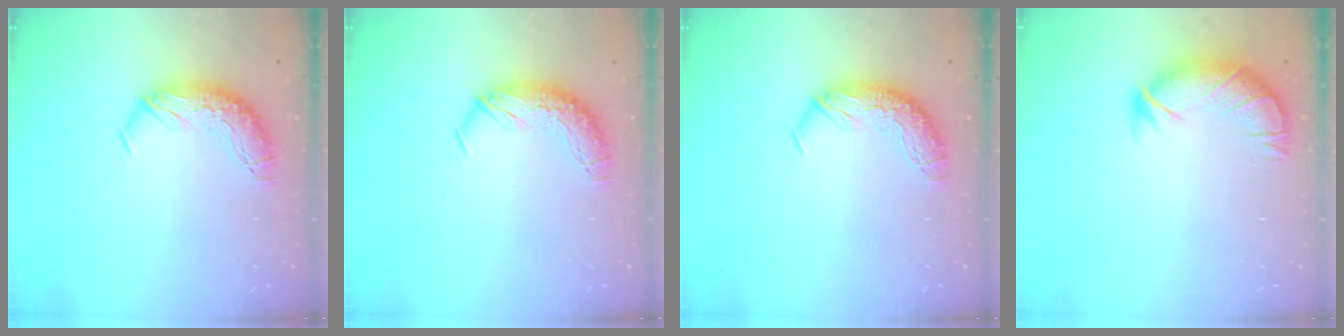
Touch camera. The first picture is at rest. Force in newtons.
{"total": 0.0}
{"total": 0.0}
{"total": 3.8, "press": 3.2, "slide": 2.0}